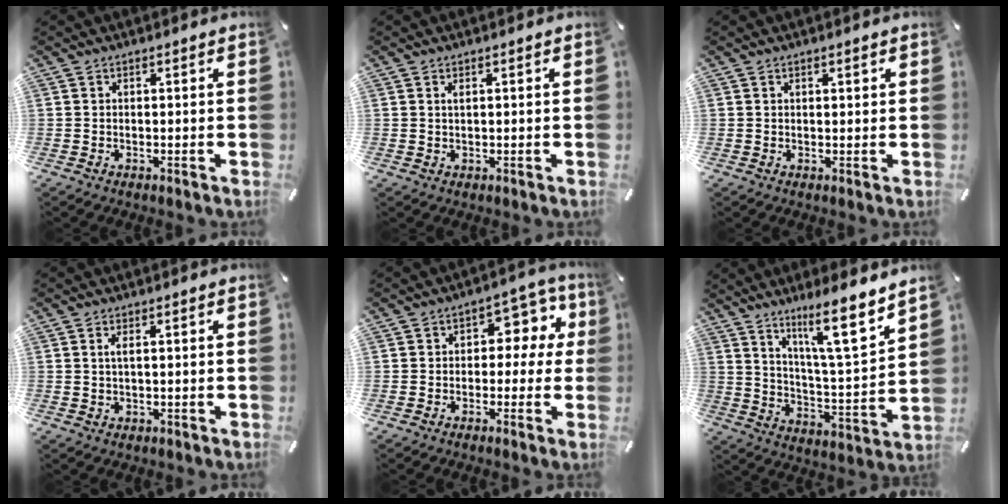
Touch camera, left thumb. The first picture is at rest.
{"total": 1.1, "force": [0.5, 0.5, 0.9], "torque": [-0.017, 0.001, 0.008]}
{"total": 0.8, "force": [0.4, 0.3, 0.6], "torque": [-0.012, 0.002, 0.008]}
{"total": 2.1, "force": [0.5, 0.8, 1.9], "torque": [-0.039, 0.003, 0.006]}
{"total": 8.2, "force": [1.8, 5.7, 5.7], "torque": [-0.068, -0.007, 0.022]}
{"total": 13.6, "force": [10.0, 1.9, 9.0], "torque": [-0.146, -0.064, 0.161]}